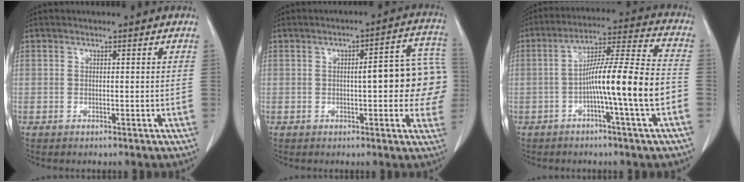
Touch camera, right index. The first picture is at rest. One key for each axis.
{"total": 12.0, "fx": 0.1, "fy": 3.1, "fz": 11.6, "tx": -0.131, "ty": 0.032, "tz": 0.000}
{"total": 13.5, "fx": -3.5, "fy": -0.5, "fz": 13.0, "tx": -0.219, "ty": 0.014, "tz": -0.062}